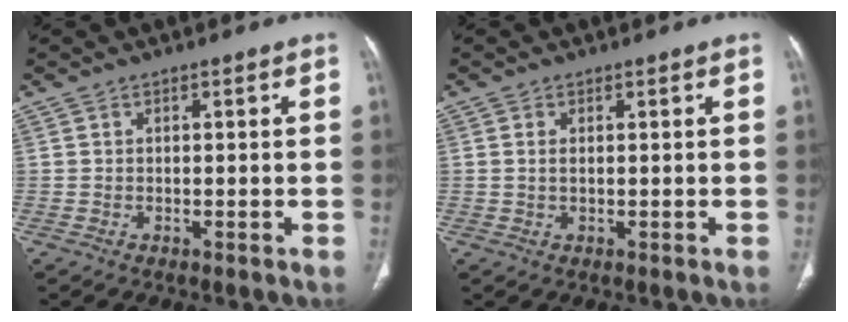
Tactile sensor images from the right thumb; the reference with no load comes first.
{"total": 1.2, "force": [0.3, 0.6, 1.0], "torque": [-0.025, 0.001, 0.008]}